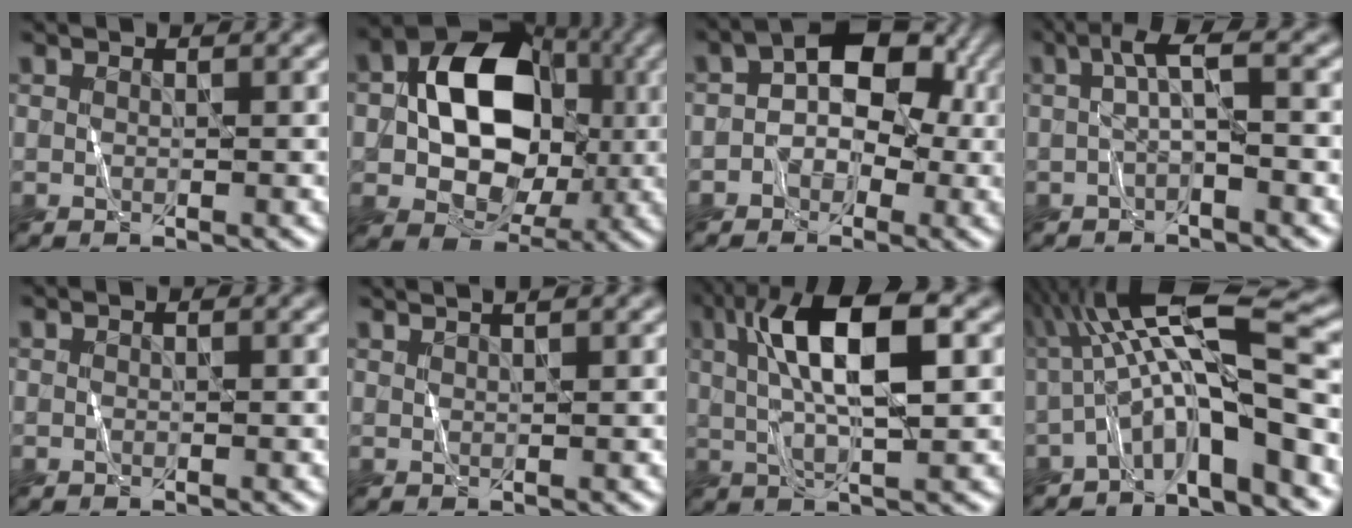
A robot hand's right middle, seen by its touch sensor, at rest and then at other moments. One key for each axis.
{"total": 11.0, "fx": 0.0, "fy": 8.0, "fz": 7.5, "tx": -0.110, "ty": 0.017, "tz": -0.014}
{"total": 5.1, "fx": -0.4, "fy": 3.8, "fz": 3.4, "tx": -0.034, "ty": 0.022, "tz": -0.020}
{"total": 2.4, "fx": -0.3, "fy": 0.3, "fz": 2.4, "tx": -0.048, "ty": 0.007, "tz": -0.008}
{"total": 0.0}
{"total": 2.7, "fx": 2.0, "fy": 1.0, "fz": 1.6, "tx": -0.003, "ty": 0.015, "tz": 0.002}
{"total": 8.7, "fx": 1.8, "fy": 2.6, "fz": 8.1, "tx": -0.145, "ty": 0.015, "tz": 0.026}
{"total": 9.7, "fx": -2.1, "fy": 2.0, "fz": 9.3, "tx": -0.153, "ty": 0.029, "tz": -0.044}